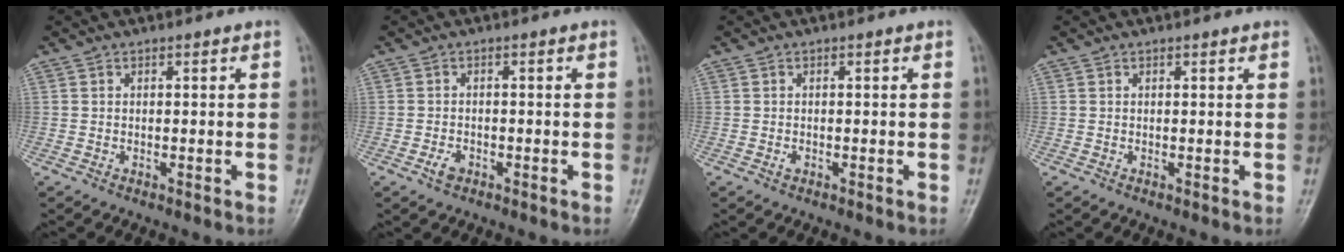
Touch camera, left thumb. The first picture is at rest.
{"total": 1.9, "force": [-1.0, 1.2, 1.1], "torque": [-0.021, 0.003, -0.018]}
{"total": 0.6, "force": [-0.2, 0.4, 0.4], "torque": [-0.006, -0.001, -0.004]}
{"total": 0.6, "force": [0.5, 0.1, 0.4], "torque": [-0.007, -0.001, 0.005]}